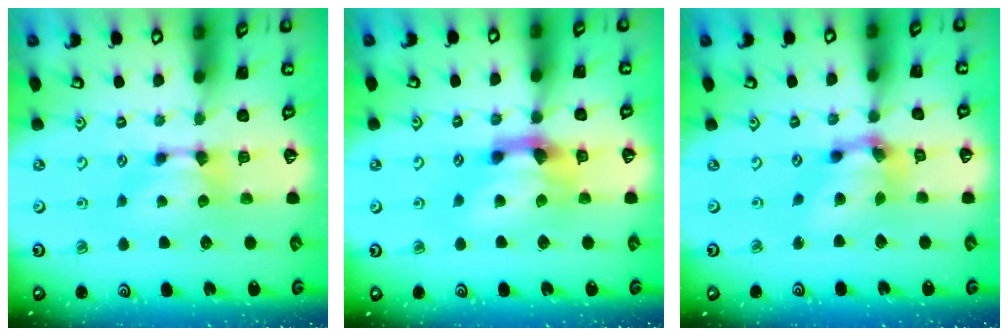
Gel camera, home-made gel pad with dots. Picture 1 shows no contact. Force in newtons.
{"total": 4.6, "press": 4.1, "slide": 1.9}
{"total": 6.9, "press": 6.5, "slide": 2.2}